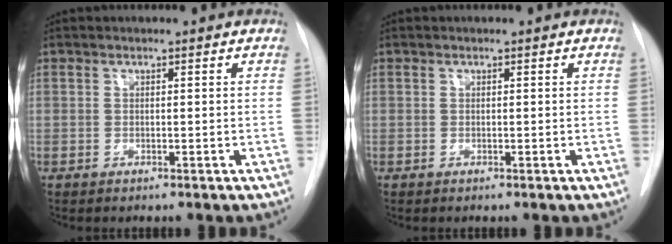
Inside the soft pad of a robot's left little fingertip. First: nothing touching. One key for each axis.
{"total": 0.0}